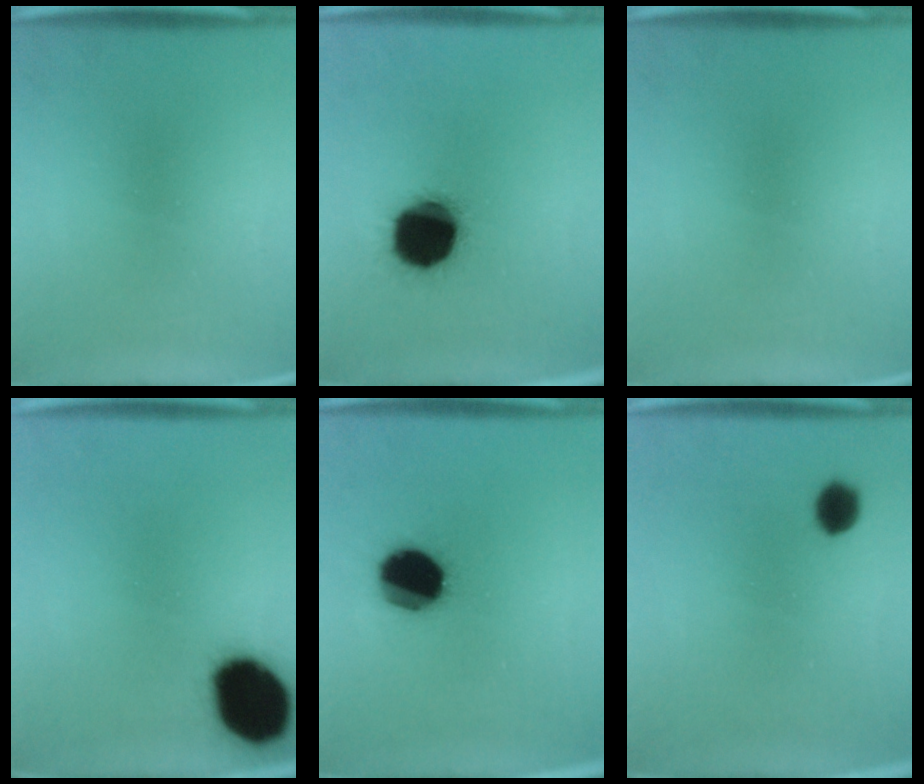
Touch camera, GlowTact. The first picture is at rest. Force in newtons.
{"total": 19.4}
{"total": 0.0}
{"total": 19.5}
{"total": 16.6}
{"total": 4.2}